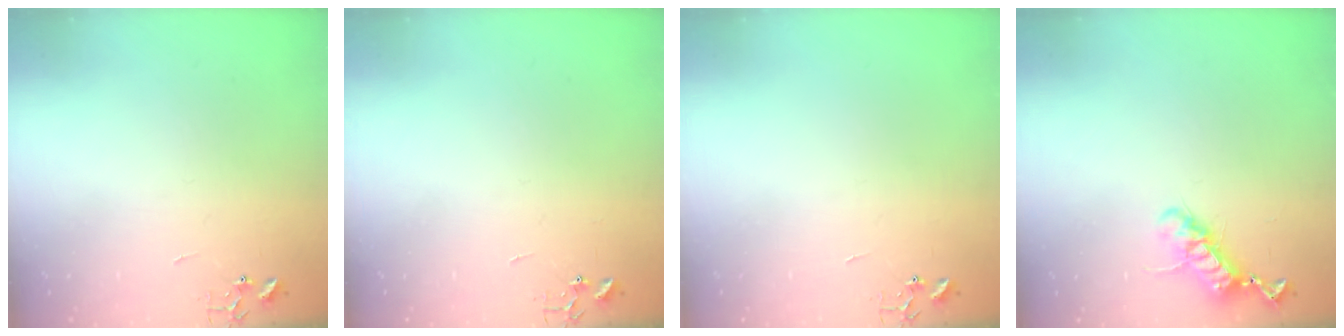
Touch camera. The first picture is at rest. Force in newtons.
{"total": 0.0}
{"total": 0.0}
{"total": 11.7, "press": 11.6, "slide": 1.2}